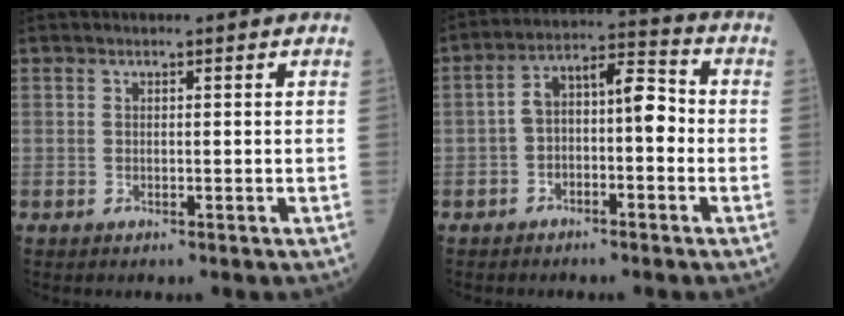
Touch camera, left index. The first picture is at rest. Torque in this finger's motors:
{"motor_torque": [0.15, 0.01, 0.21, 0.08]}